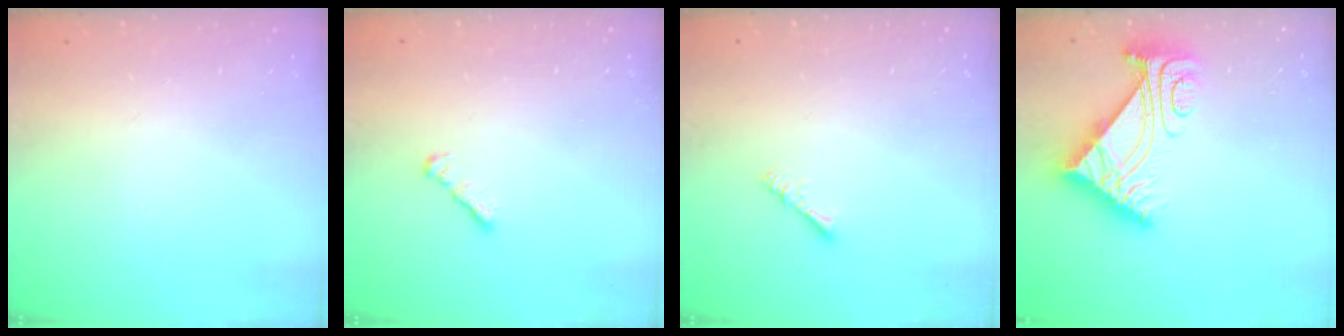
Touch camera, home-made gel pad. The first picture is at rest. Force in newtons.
{"total": 2.4, "press": 2.3, "slide": 0.6}
{"total": 2.3, "press": 2.3, "slide": 0.4}
{"total": 9.6, "press": 9.6, "slide": 0.9}